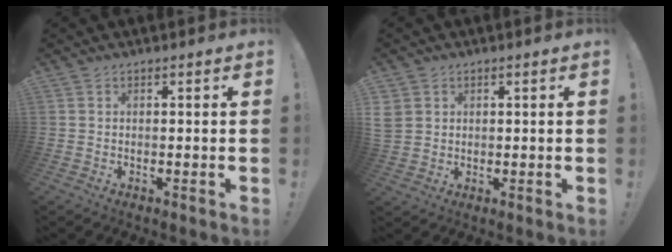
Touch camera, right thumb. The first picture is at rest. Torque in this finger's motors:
{"motor_torque": [-0.14, 0.28, 0.03, 0.48, 0.17]}